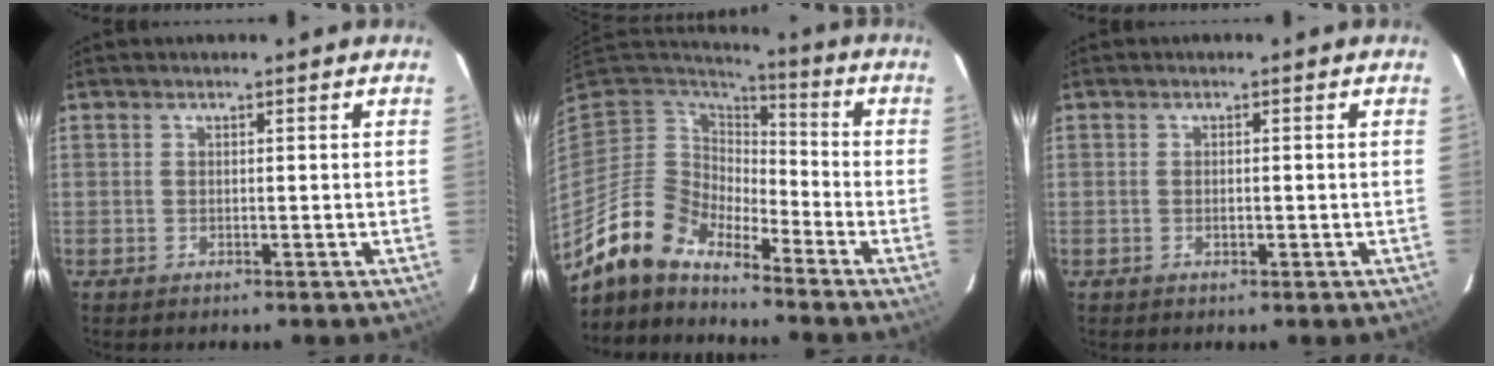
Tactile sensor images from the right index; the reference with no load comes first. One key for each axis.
{"total": 11.2, "fx": -10.2, "fy": 3.9, "fz": 2.7, "tx": -0.059, "ty": 0.016, "tz": -0.201}
{"total": 1.1, "fx": -0.3, "fy": 0.6, "fz": 0.9, "tx": -0.015, "ty": 0.002, "tz": -0.005}